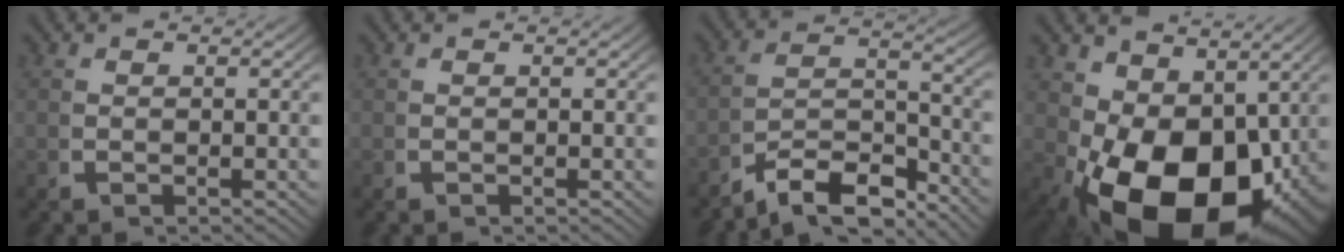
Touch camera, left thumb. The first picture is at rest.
{"total": 0.0}
{"total": 7.6, "force": [-4.3, 4.2, 4.6], "torque": [-0.087, -0.030, -0.066]}
{"total": 16.4, "force": [-3.4, 10.5, 12.1], "torque": [-0.219, -0.081, -0.016]}